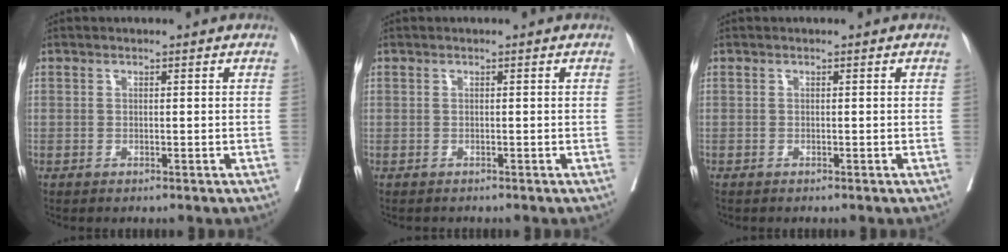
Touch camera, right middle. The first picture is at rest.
{"total": 0.5, "force": [-0.4, 0.3, 0.0], "torque": [-0.006, 0.002, -0.008]}
{"total": 0.0}